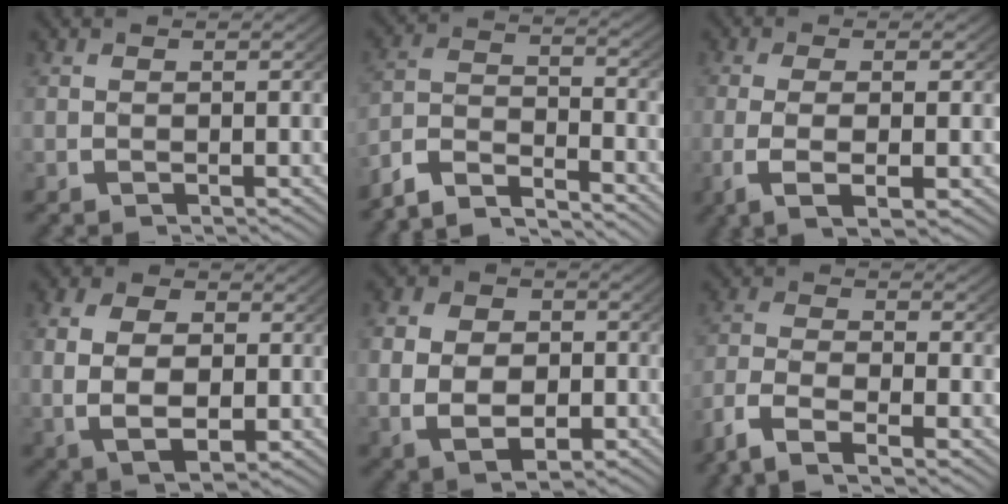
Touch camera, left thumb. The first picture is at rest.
{"total": 7.4, "force": [-5.4, 3.5, 3.6], "torque": [-0.065, -0.016, -0.095]}
{"total": 5.2, "force": [-1.1, 1.7, 4.8], "torque": [-0.103, -0.012, -0.010]}
{"total": 7.1, "force": [-0.3, 4.9, 5.2], "torque": [-0.096, -0.022, 0.009]}
{"total": 6.6, "force": [-0.8, 4.9, 4.4], "torque": [-0.082, -0.022, -0.004]}
{"total": 6.4, "force": [-3.9, 3.0, 4.1], "torque": [-0.098, -0.014, -0.065]}